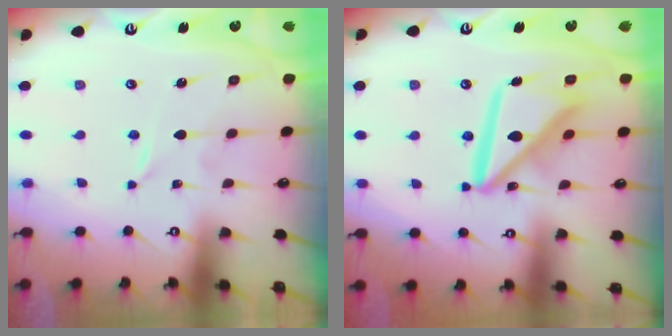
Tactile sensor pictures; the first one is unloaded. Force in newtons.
{"total": 16.0, "press": 15.9, "slide": 2.0}